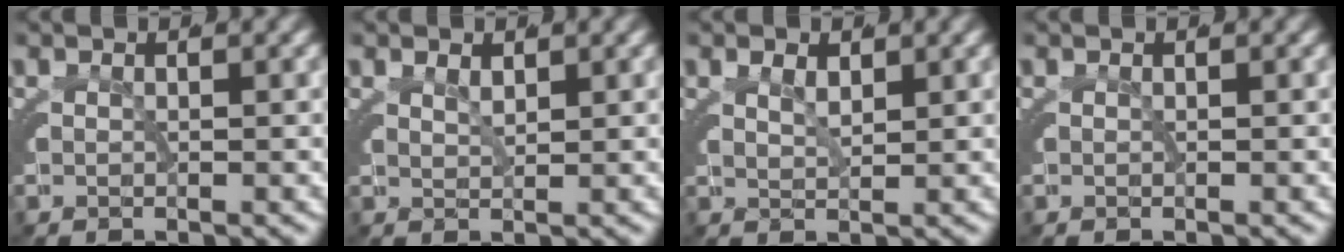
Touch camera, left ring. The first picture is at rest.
{"total": 0.6, "force": [0.5, -0.1, -0.1], "torque": [-0.003, -0.002, 0.011]}
{"total": 0.6, "force": [0.6, 0.3, 0.1], "torque": [-0.008, -0.004, 0.012]}
{"total": 0.0}